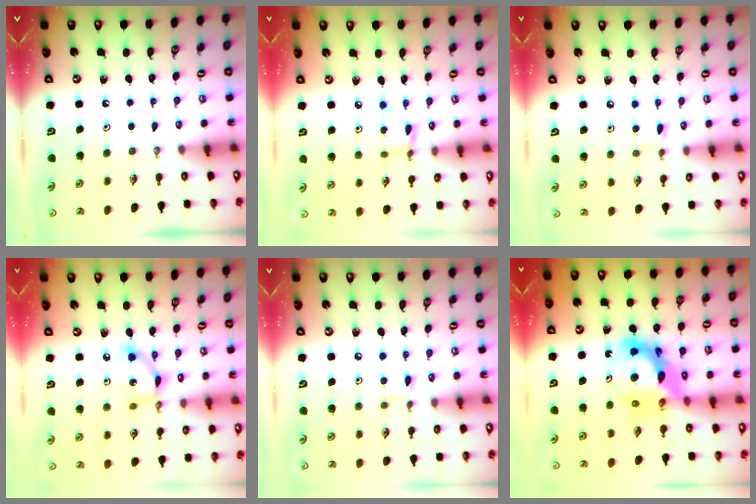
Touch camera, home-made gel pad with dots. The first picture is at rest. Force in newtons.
{"total": 3.7, "press": 3.7, "slide": 0.4}
{"total": 4.8, "press": 4.7, "slide": 0.6}
{"total": 8.5, "press": 8.5, "slide": 0.5}
{"total": 4.3, "press": 4.2, "slide": 0.7}
{"total": 12.7, "press": 12.6, "slide": 1.3}